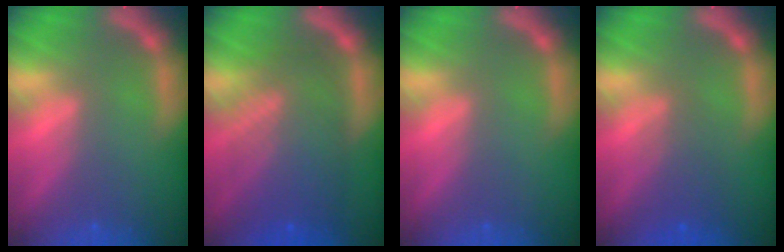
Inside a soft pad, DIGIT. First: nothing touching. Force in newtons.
{"total": 9.0}
{"total": 0.0}
{"total": 3.1}